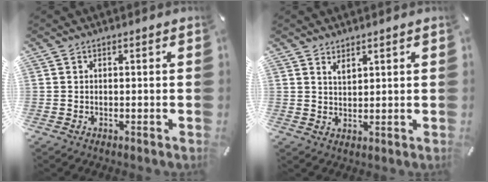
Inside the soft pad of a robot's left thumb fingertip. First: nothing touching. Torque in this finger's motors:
{"motor_torque": [0.06, -0.14, -0.04, -0.01, 0.03]}